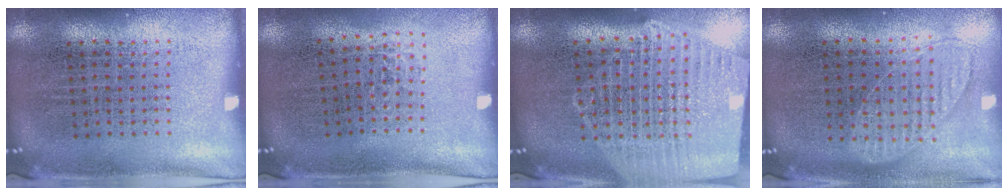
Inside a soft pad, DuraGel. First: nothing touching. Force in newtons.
{"total": 0.6, "press": 0.5, "slide": 0.5}
{"total": 2.3, "press": 2.0, "slide": 1.1}
{"total": 0.9, "press": 0.9, "slide": 0.1}